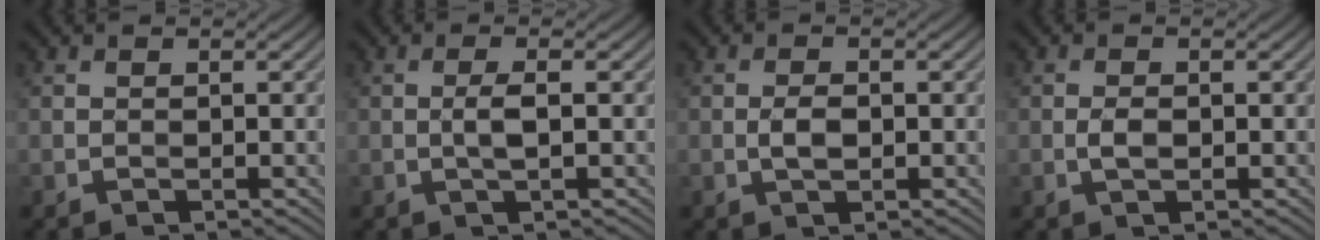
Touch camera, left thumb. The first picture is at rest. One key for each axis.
{"total": 2.3, "fx": -0.1, "fy": 0.4, "fz": 2.2, "tx": -0.043, "ty": 0.004, "tz": -0.007}
{"total": 2.3, "fx": -0.3, "fy": 1.2, "fz": 1.9, "tx": -0.039, "ty": 0.001, "tz": -0.008}
{"total": 1.7, "fx": -0.3, "fy": 0.9, "fz": 1.5, "tx": -0.030, "ty": 0.002, "tz": -0.008}